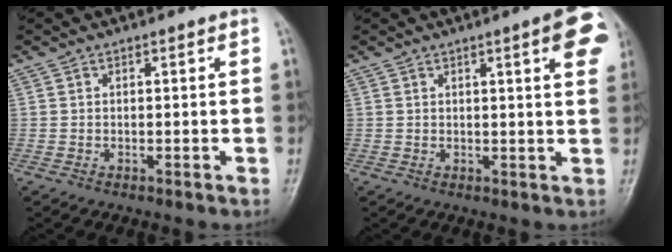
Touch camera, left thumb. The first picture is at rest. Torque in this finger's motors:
{"motor_torque": [0.18, 0.23, 0.68, -0.44, 0.03]}